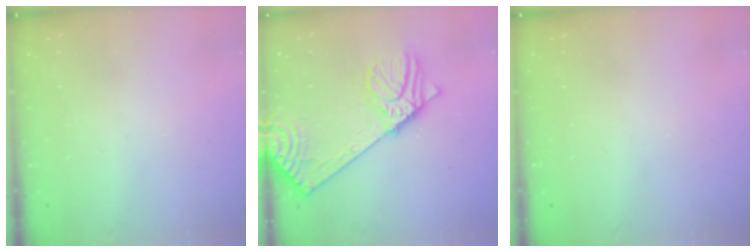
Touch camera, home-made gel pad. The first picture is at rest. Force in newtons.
{"total": 16.7, "press": 16.2, "slide": 4.1}
{"total": 0.0}